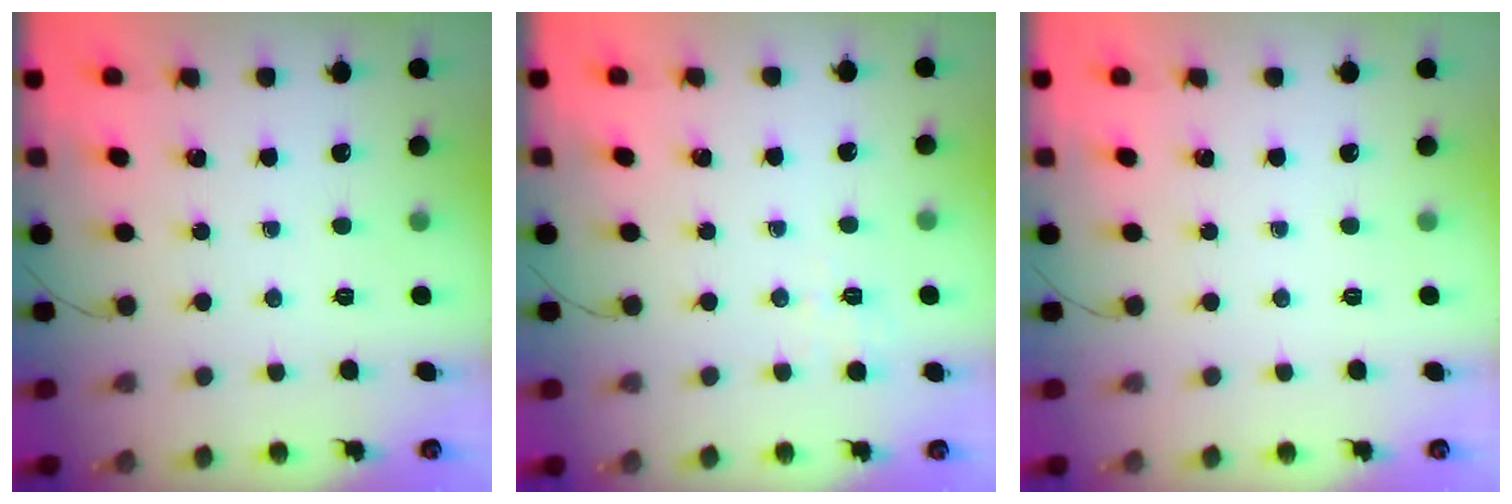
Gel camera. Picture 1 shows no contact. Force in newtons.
{"total": 2.7, "press": 2.0, "slide": 1.8}
{"total": 0.0}